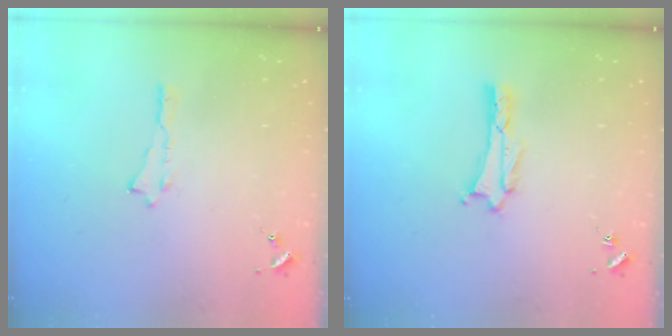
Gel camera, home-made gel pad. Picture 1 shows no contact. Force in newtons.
{"total": 1.8, "press": 1.8, "slide": 0.2}